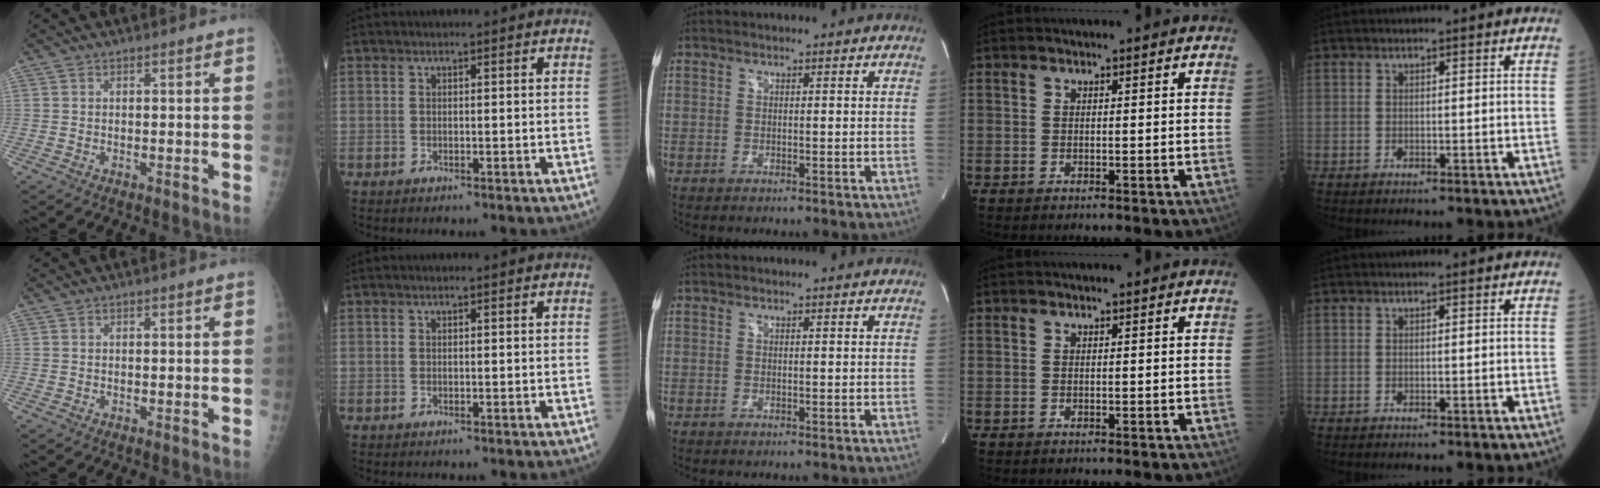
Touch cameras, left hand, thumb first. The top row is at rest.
{}